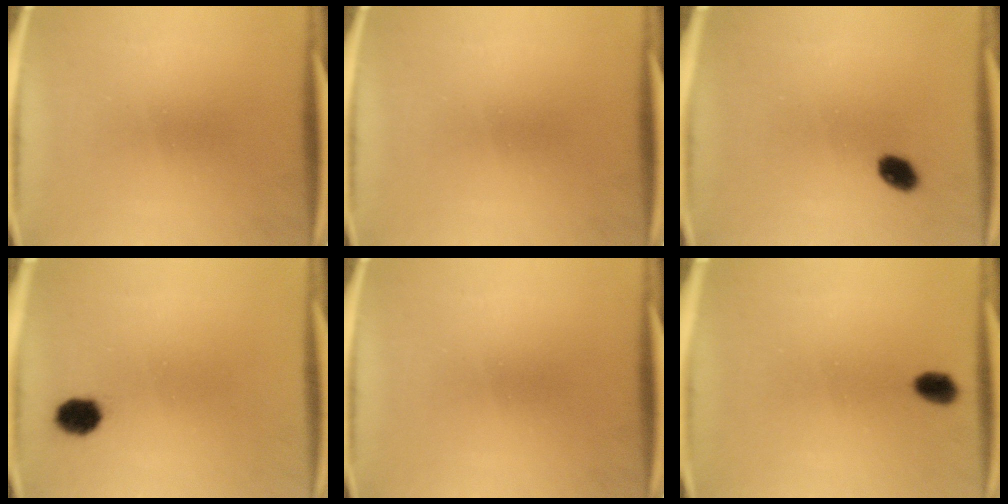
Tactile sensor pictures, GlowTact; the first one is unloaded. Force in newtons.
{"total": 0.0}
{"total": 3.5}
{"total": 5.0}
{"total": 0.0}
{"total": 3.5}